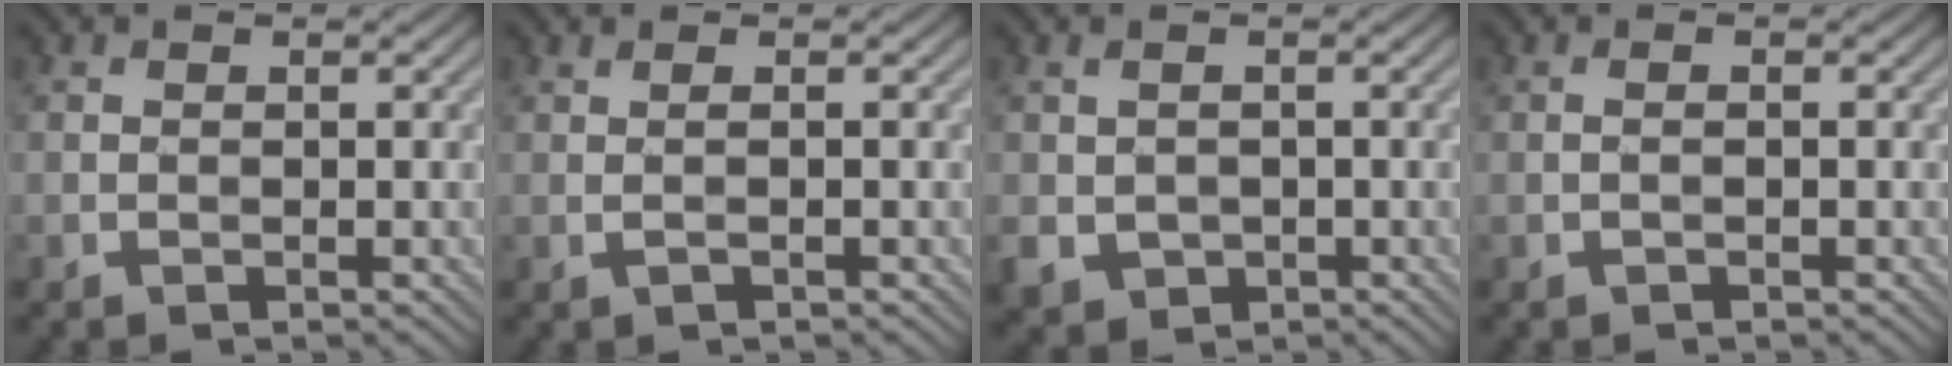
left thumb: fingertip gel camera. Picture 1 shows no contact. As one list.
[{"total": 0.7, "force": [0.0, -0.3, 0.7], "torque": [-0.017, 0.003, 0.000]}, {"total": 3.0, "force": [-0.6, 2.3, 1.8], "torque": [-0.054, -0.007, -0.008]}, {"total": 0.8, "force": [-0.3, -0.1, 0.7], "torque": [-0.017, 0.004, -0.007]}]